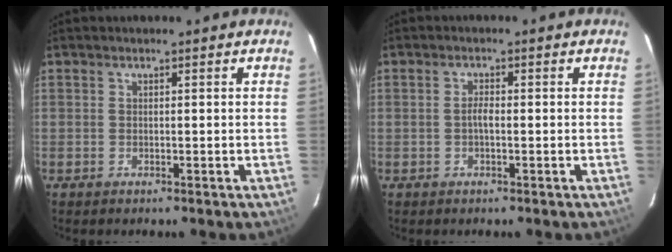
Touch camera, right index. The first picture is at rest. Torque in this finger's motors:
{"motor_torque": [0.08, 0.03, 0.23, 0.05]}